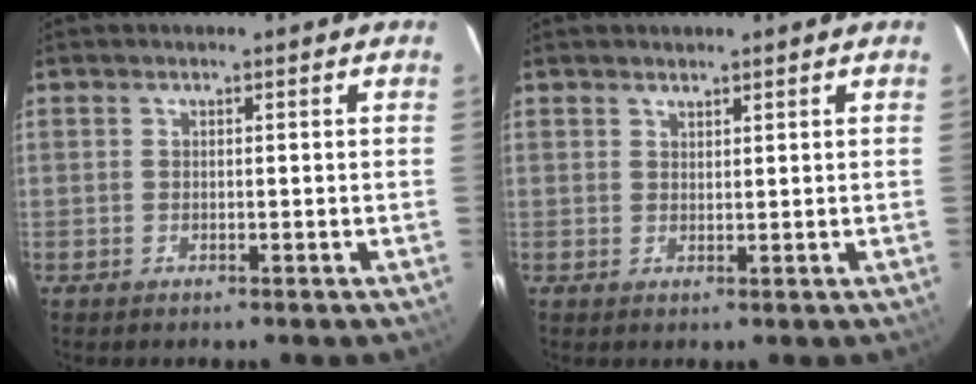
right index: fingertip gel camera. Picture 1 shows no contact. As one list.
[{"total": 1.2, "force": [1.1, 0.5, 0.2], "torque": [-0.004, 0.002, 0.020]}]